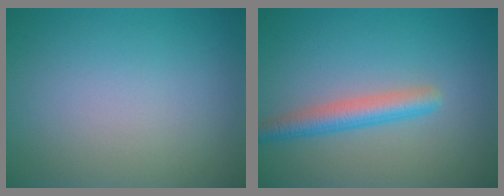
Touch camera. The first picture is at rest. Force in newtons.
{"total": 3.0, "press": 3.0, "slide": 0.1}